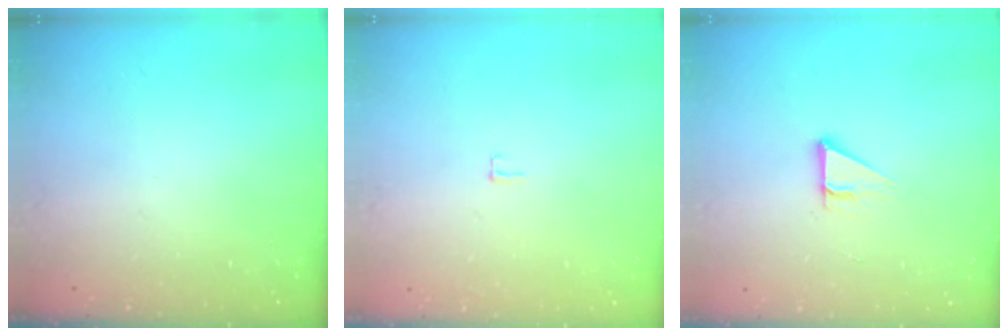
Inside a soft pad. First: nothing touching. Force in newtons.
{"total": 2.0, "press": 2.0, "slide": 0.2}
{"total": 3.3, "press": 3.3, "slide": 0.2}